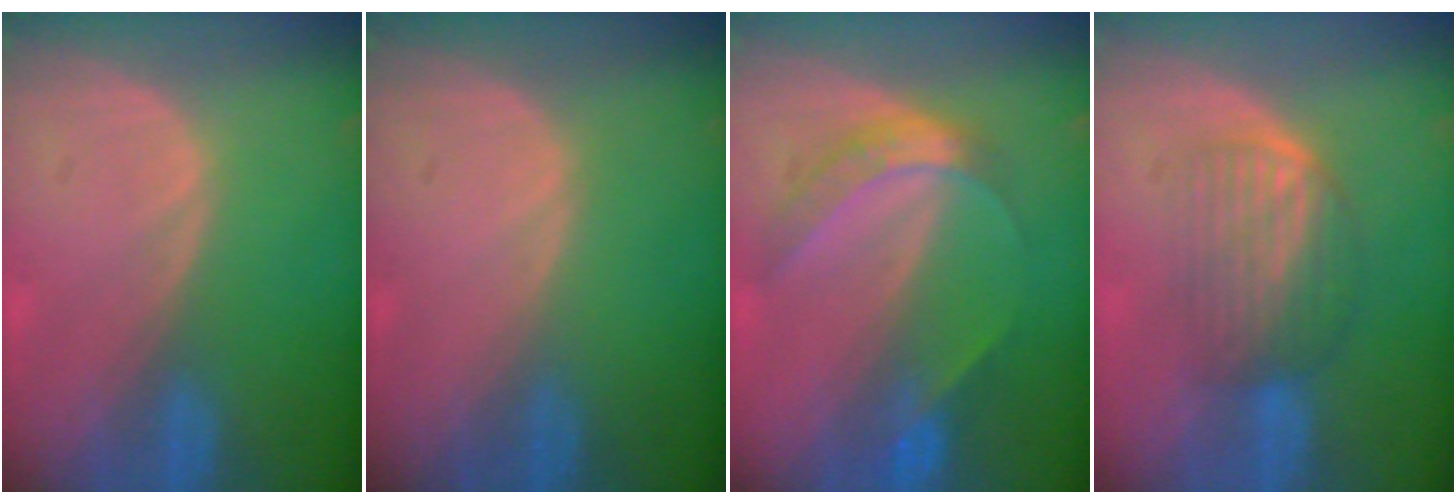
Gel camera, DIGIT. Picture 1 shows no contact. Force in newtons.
{"total": 0.0}
{"total": 6.2, "press": 5.3, "slide": 3.2}
{"total": 6.0, "press": 5.8, "slide": 1.6}